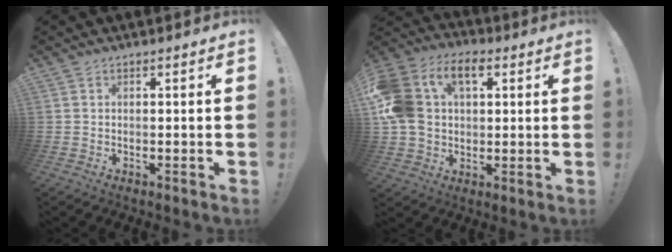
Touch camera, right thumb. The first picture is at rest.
{"total": 16.9, "force": [5.0, 12.0, 10.9], "torque": [-0.221, -0.003, 0.092]}